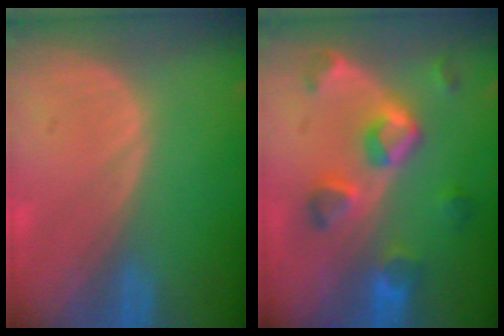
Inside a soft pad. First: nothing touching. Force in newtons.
{"total": 7.3, "press": 7.1, "slide": 1.7}